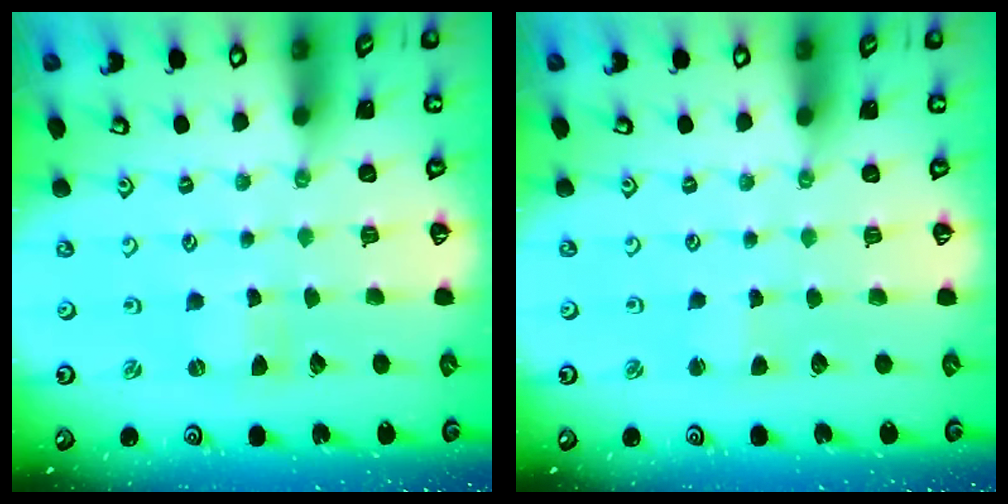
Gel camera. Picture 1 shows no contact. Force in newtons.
{"total": 1.2, "press": 1.2, "slide": 0.2}